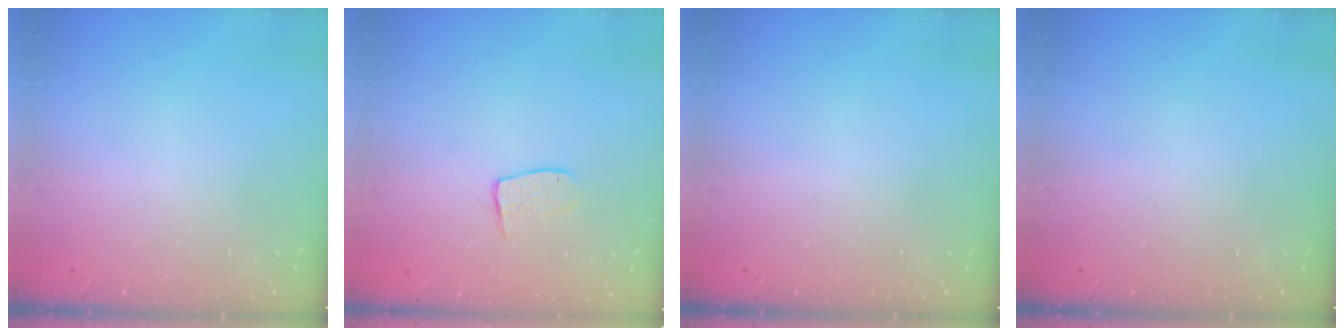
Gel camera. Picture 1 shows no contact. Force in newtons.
{"total": 7.4, "press": 7.4, "slide": 0.4}
{"total": 0.0}
{"total": 0.0}